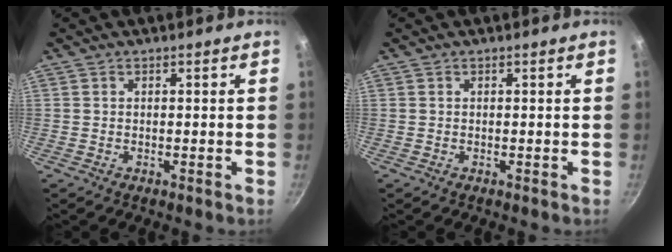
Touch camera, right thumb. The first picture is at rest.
{"total": 0.0}